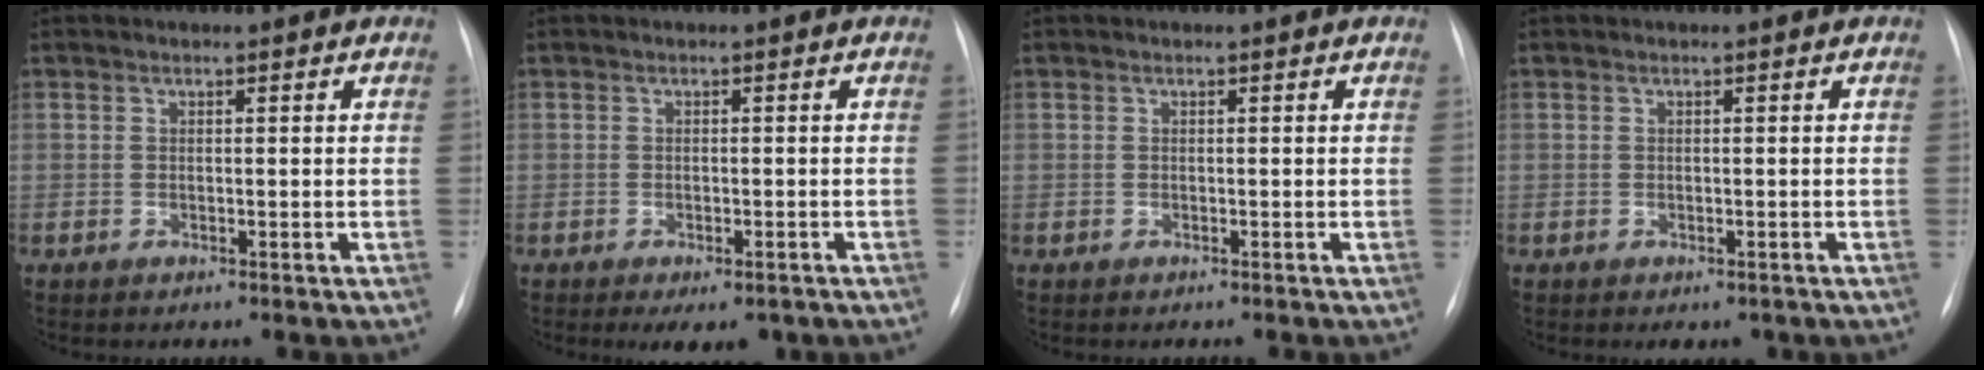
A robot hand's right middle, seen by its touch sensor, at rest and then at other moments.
{"total": 4.1, "force": [-2.8, 1.8, 2.4], "torque": [-0.025, -0.004, -0.033]}
{"total": 0.7, "force": [-0.6, 0.1, 0.3], "torque": [-0.002, 0.000, -0.009]}
{"total": 1.7, "force": [-1.2, 1.0, 0.7], "torque": [-0.005, 0.000, -0.008]}